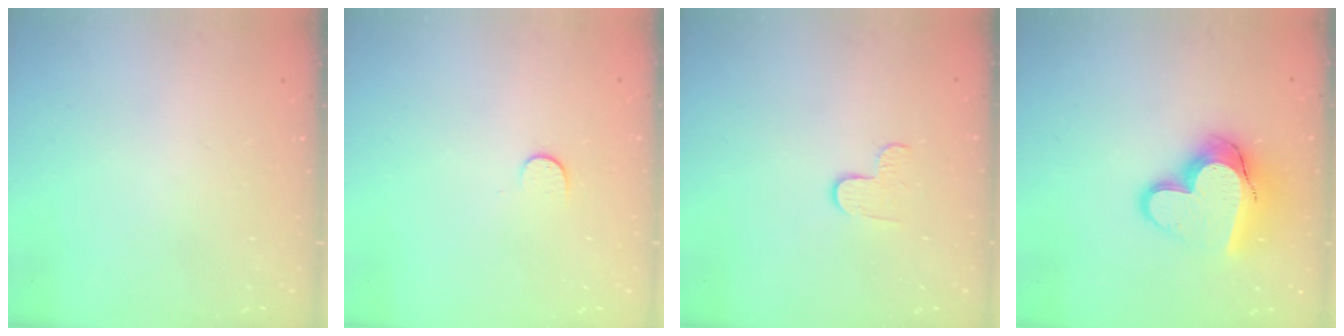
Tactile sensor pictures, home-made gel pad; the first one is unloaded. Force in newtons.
{"total": 5.0, "press": 5.0, "slide": 0.5}
{"total": 2.9, "press": 2.9, "slide": 0.3}
{"total": 16.2, "press": 16.2, "slide": 1.3}